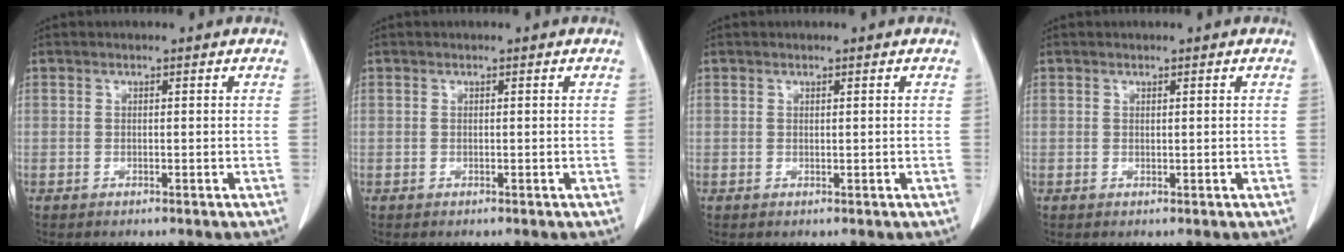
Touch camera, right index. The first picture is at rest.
{"total": 0.0}
{"total": 0.0}
{"total": 0.0}